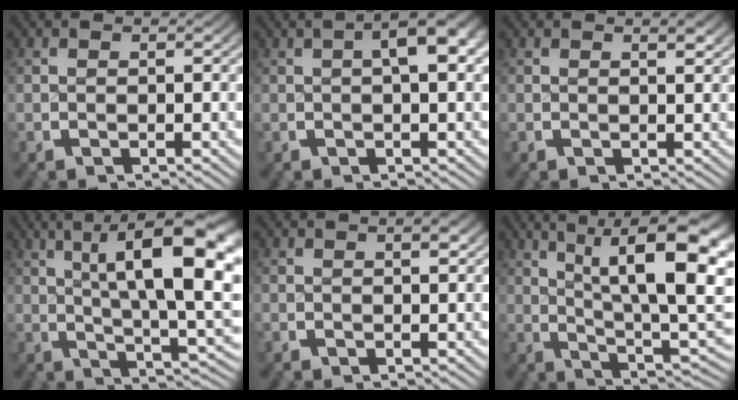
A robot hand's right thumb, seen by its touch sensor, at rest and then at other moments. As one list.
[{"total": 5.3, "force": [1.6, 2.2, 4.6], "torque": [-0.048, 0.022, 0.013]}, {"total": 1.1, "force": [0.7, 0.2, 0.8], "torque": [-0.005, 0.000, 0.011]}, {"total": 14.4, "force": [3.1, 7.0, 12.2], "torque": [-0.154, -0.007, 0.043]}, {"total": 1.3, "force": [0.5, 0.4, 1.1], "torque": [-0.009, 0.002, 0.008]}, {"total": 13.1, "force": [2.2, 6.7, 11.1], "torque": [-0.159, -0.028, 0.041]}]